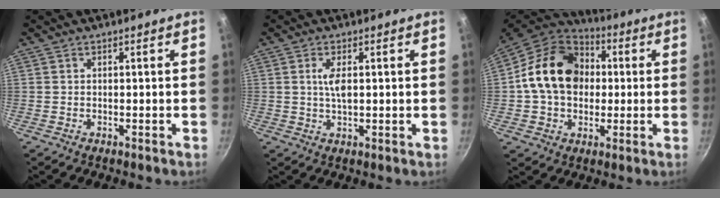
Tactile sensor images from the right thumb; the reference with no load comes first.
{"total": 3.8, "force": [0.7, 1.5, 3.4], "torque": [-0.064, 0.001, 0.013]}
{"total": 18.5, "force": [1.8, 14.4, 11.4], "torque": [-0.170, 0.031, 0.022]}